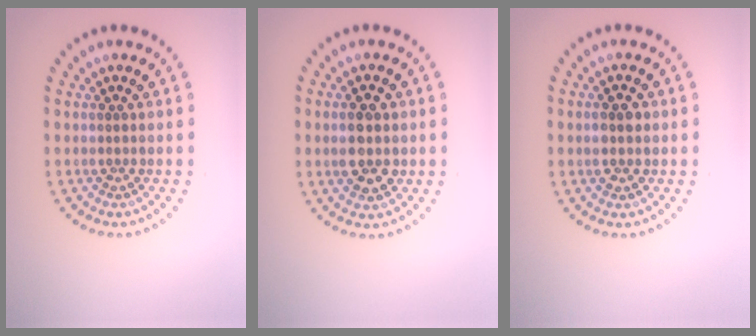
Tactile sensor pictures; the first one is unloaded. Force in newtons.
{"total": 3.6, "press": 3.6, "slide": 0.2}
{"total": 2.4, "press": 2.4, "slide": 0.1}